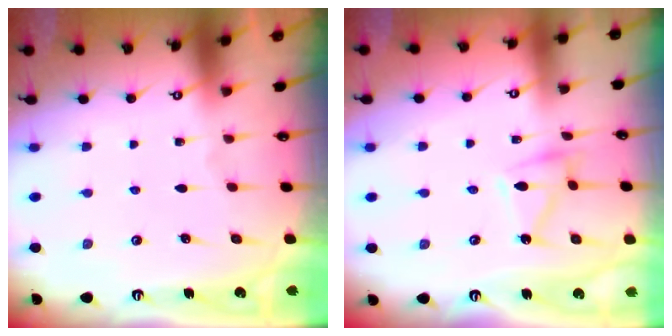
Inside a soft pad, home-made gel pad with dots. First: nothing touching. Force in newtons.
{"total": 7.3, "press": 7.2, "slide": 0.4}